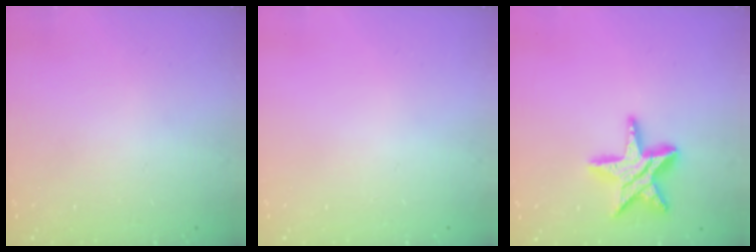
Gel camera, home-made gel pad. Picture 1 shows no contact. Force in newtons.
{"total": 0.0}
{"total": 14.2, "press": 14.2, "slide": 1.0}